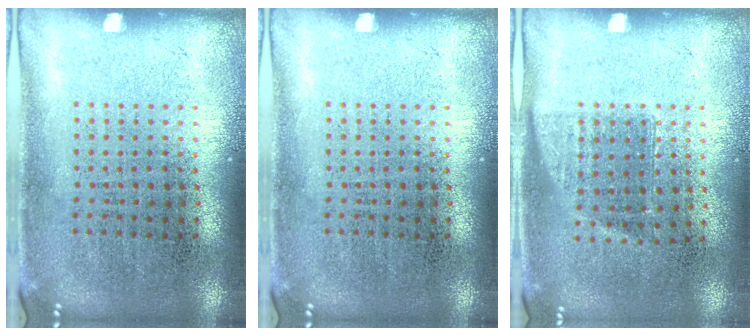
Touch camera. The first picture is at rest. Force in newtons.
{"total": 0.0}
{"total": 0.9, "press": 0.7, "slide": 0.5}